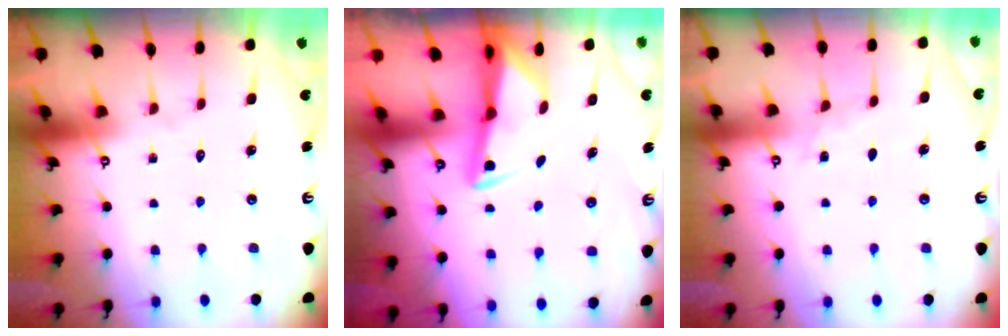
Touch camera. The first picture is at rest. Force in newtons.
{"total": 2.9, "press": 2.8, "slide": 0.5}
{"total": 2.8, "press": 2.8, "slide": 0.4}